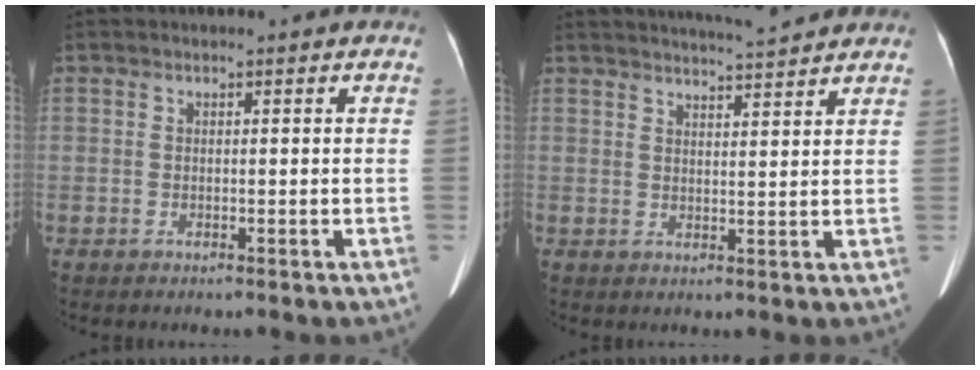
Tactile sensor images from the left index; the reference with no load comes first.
{"total": 7.5, "force": [7.2, -0.1, 2.3], "torque": [-0.044, 0.011, 0.098]}